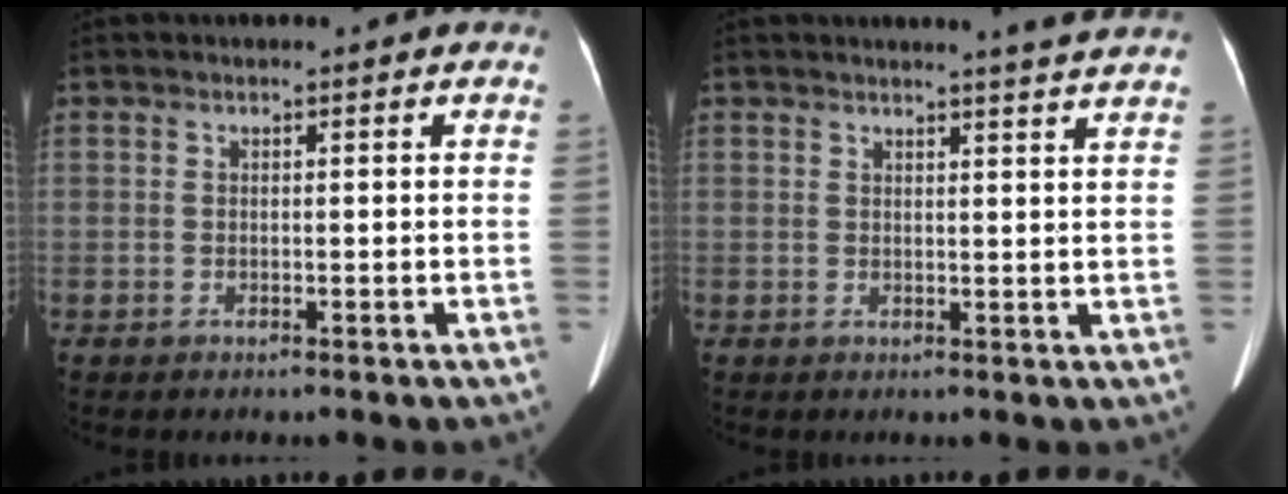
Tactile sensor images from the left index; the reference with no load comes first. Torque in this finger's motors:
{"motor_torque": [0.43, -1.05, 0.01, 0.06]}